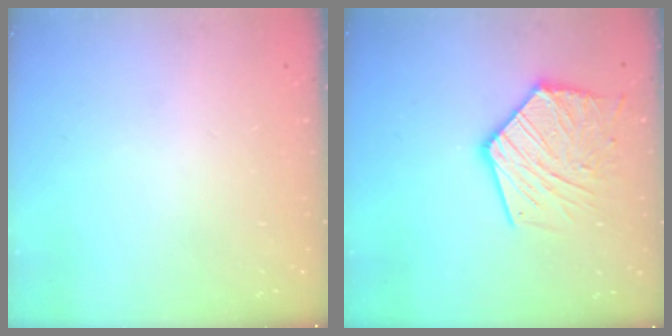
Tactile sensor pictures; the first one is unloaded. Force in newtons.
{"total": 17.4, "press": 17.4, "slide": 1.7}